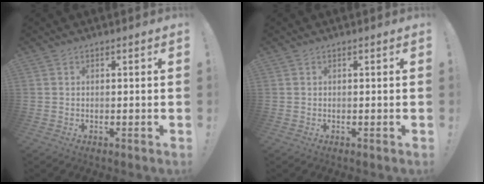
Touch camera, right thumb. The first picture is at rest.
{"total": 0.0}